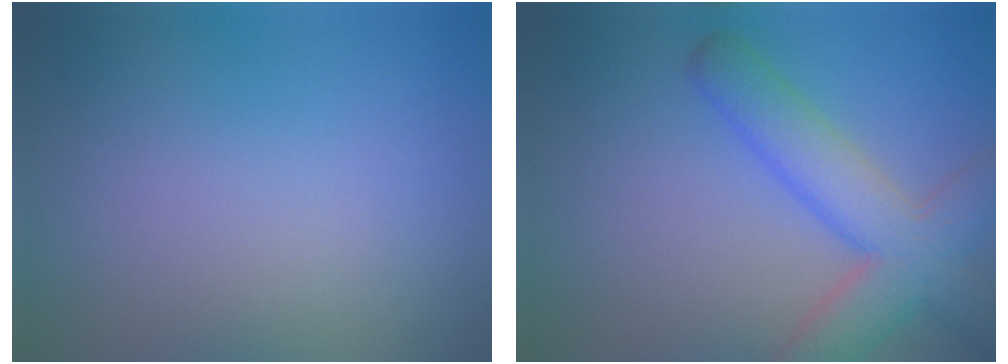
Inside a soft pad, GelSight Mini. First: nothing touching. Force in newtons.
{"total": 6.6, "press": 6.6, "slide": 0.3}